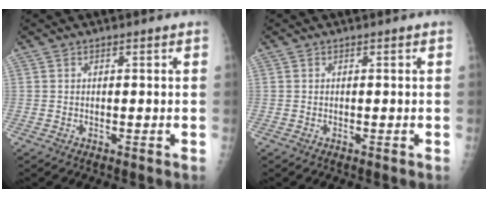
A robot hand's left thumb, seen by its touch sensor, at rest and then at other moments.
{"total": 0.0}